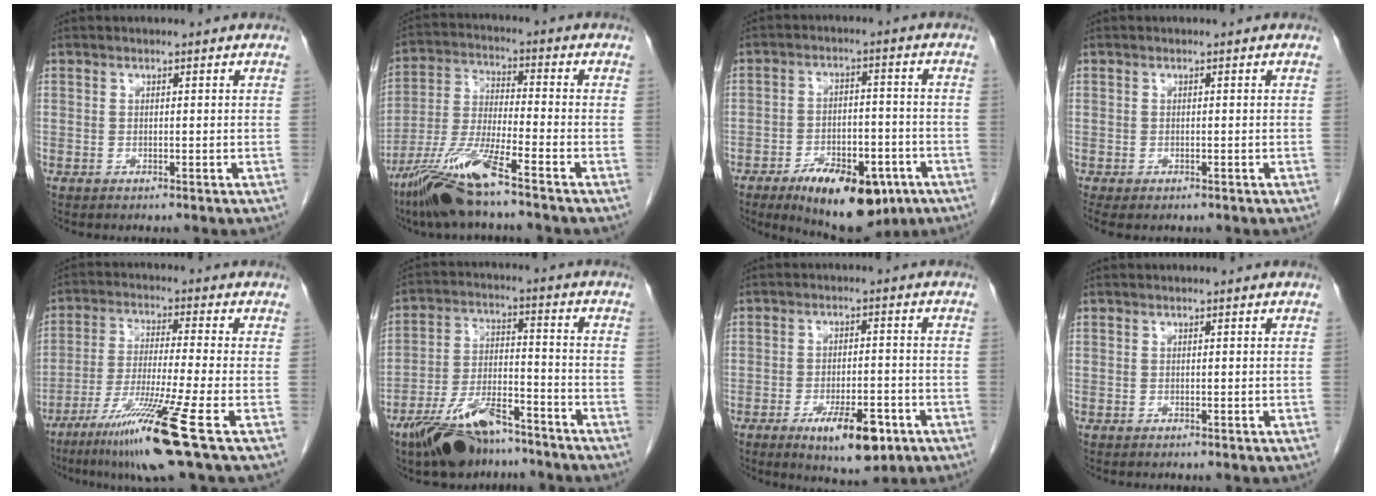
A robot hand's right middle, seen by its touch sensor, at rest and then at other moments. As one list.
[{"total": 11.6, "force": [-8.1, 0.2, 8.3], "torque": [-0.177, -0.025, -0.157]}, {"total": 13.8, "force": [-8.1, 5.8, 9.5], "torque": [-0.139, -0.005, -0.118]}, {"total": 2.3, "force": [-1.7, 1.1, 1.2], "torque": [-0.015, -0.005, -0.023]}, {"total": 12.9, "force": [-7.2, -1.8, 10.6], "torque": [-0.210, -0.045, -0.131]}, {"total": 13.0, "force": [-10.0, 4.0, 7.2], "torque": [-0.131, 0.002, -0.176]}, {"total": 9.1, "force": [-4.7, 2.9, 7.2], "torque": [-0.115, -0.011, -0.064]}, {"total": 0.0}]